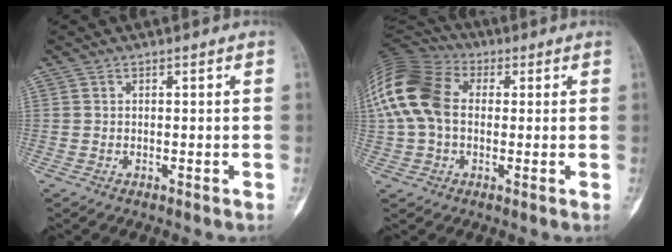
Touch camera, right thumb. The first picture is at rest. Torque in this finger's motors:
{"motor_torque": [0.64, 2.38, 0.93, -0.61, 0.39]}